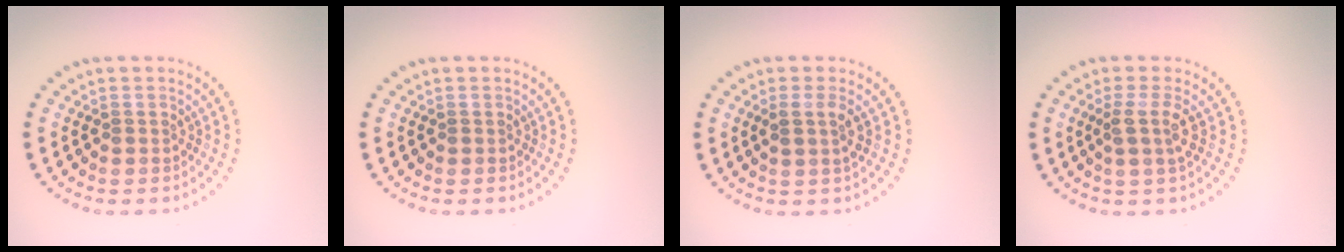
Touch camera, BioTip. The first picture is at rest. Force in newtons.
{"total": 0.0}
{"total": 1.4, "press": 1.3, "slide": 0.5}
{"total": 2.0, "press": 1.5, "slide": 1.3}